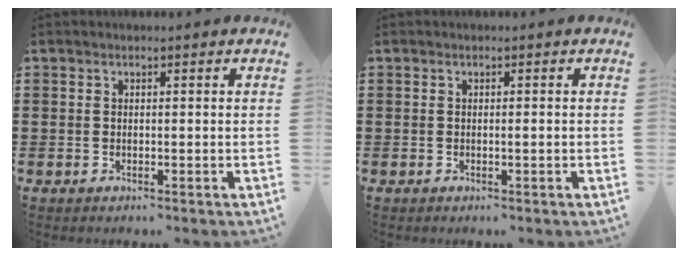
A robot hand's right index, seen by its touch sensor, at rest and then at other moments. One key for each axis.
{"total": 0.6, "fx": -0.1, "fy": 0.0, "fz": 0.6, "tx": -0.010, "ty": -0.003, "tz": -0.001}